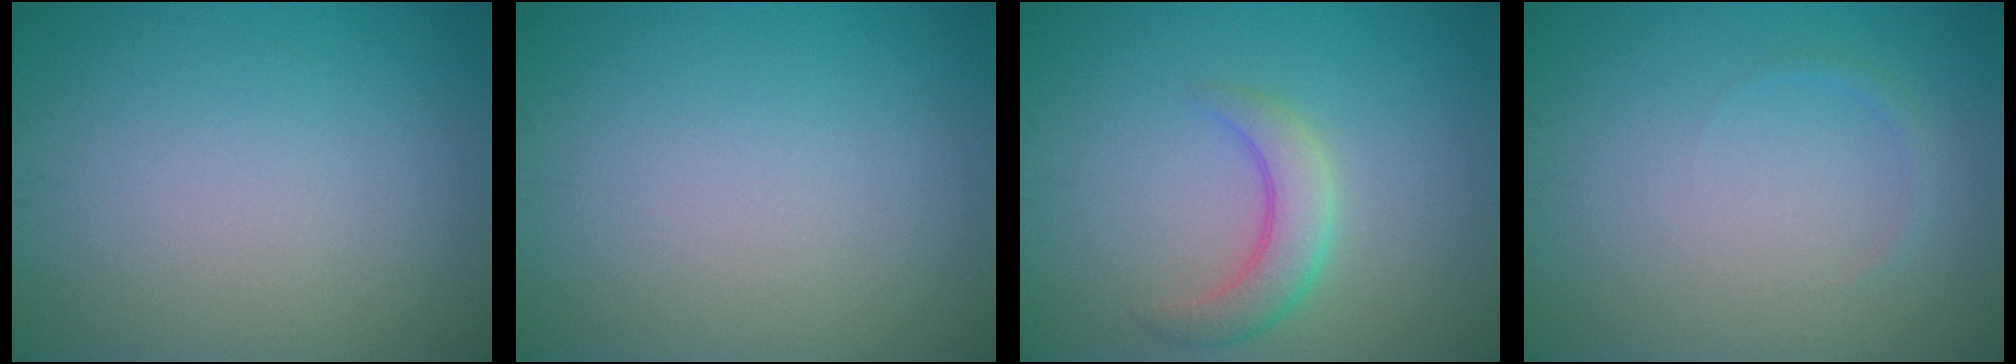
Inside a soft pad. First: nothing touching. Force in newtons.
{"total": 0.0}
{"total": 3.4, "press": 3.4, "slide": 0.2}
{"total": 0.7, "press": 0.7, "slide": 0.1}